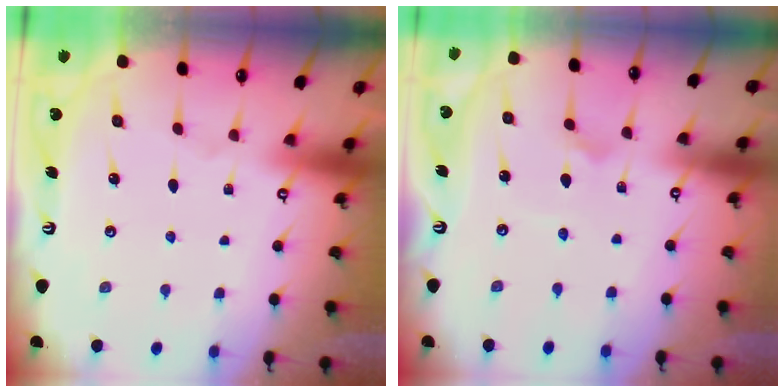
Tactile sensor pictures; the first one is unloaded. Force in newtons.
{"total": 2.3, "press": 2.3, "slide": 0.2}